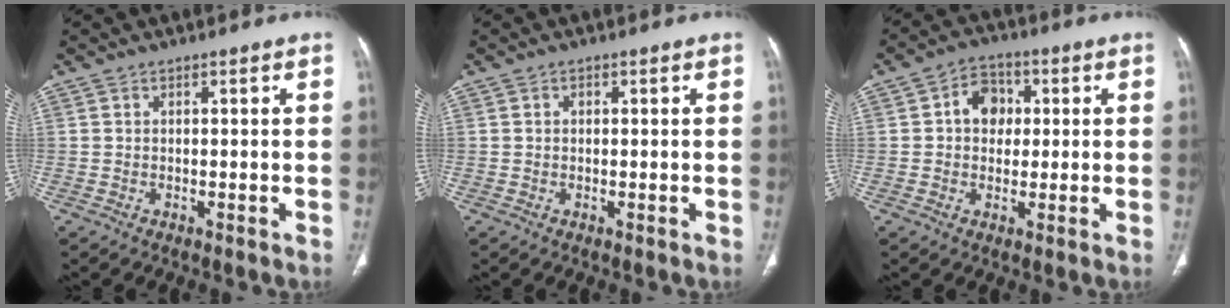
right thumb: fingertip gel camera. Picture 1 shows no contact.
{"total": 0.6, "force": [0.1, 0.5, 0.3], "torque": [-0.002, 0.002, -0.001]}
{"total": 6.9, "force": [1.1, 5.6, 3.9], "torque": [-0.030, 0.008, 0.010]}